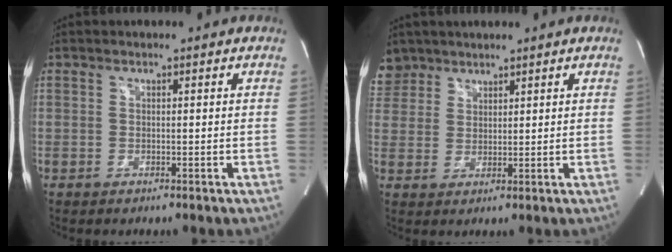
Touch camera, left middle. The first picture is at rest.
{"total": 5.4, "force": [4.3, 3.2, -0.2], "torque": [0.008, 0.010, 0.088]}